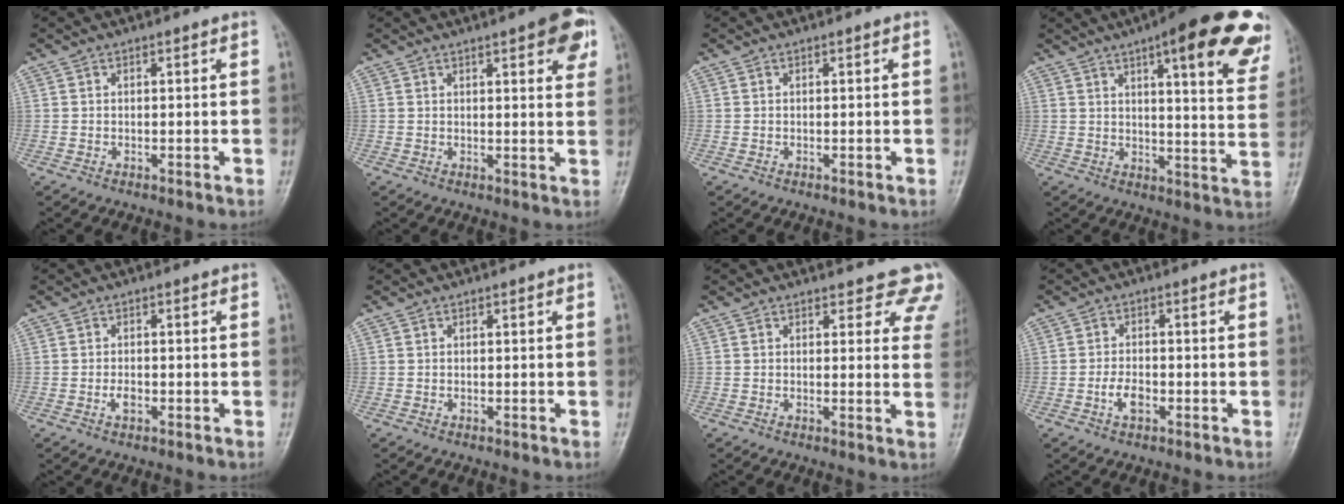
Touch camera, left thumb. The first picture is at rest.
{"total": 7.5, "force": [3.8, 2.3, 6.1], "torque": [-0.050, -0.011, 0.041]}
{"total": 0.0}
{"total": 22.8, "force": [13.2, 5.8, 17.7], "torque": [-0.191, -0.040, 0.155]}
{"total": 1.7, "force": [-0.7, 1.0, 1.2], "torque": [-0.014, 0.002, -0.014]}
{"total": 0.0}
{"total": 7.9, "force": [6.9, 3.4, 1.9], "torque": [0.039, -0.031, 0.049]}
{"total": 3.5, "force": [-1.5, 2.0, 2.5], "torque": [-0.040, 0.009, -0.029]}